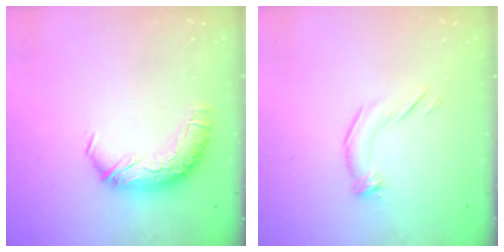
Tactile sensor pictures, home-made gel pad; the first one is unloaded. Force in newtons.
{"total": 2.8, "press": 2.7, "slide": 0.8}